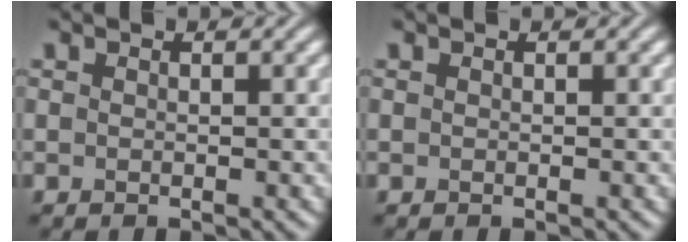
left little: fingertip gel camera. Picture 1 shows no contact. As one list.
[{"total": 0.0}]